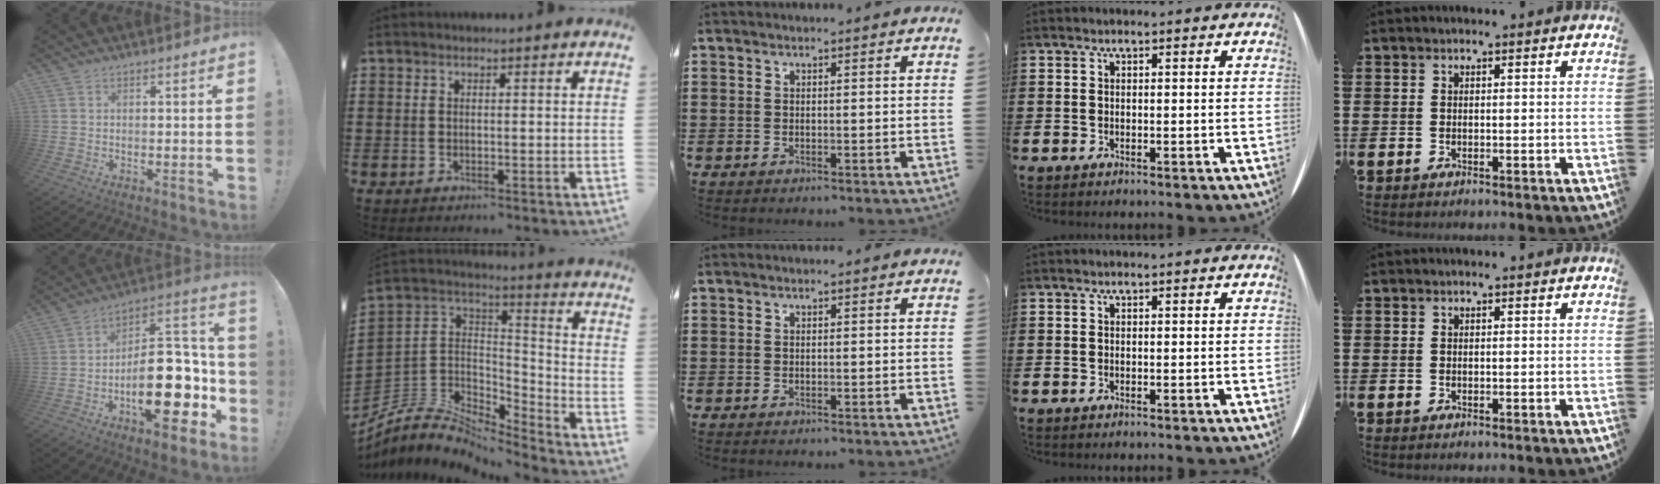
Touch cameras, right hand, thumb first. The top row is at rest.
{"thumb": {"total": 25.5, "force": [-7.0, 12.5, 21.1], "torque": [-0.306, 0.049, -0.093]}, "index": {"total": 6.1, "force": [-5.0, 3.1, 1.6], "torque": [-0.058, -0.003, -0.104]}}